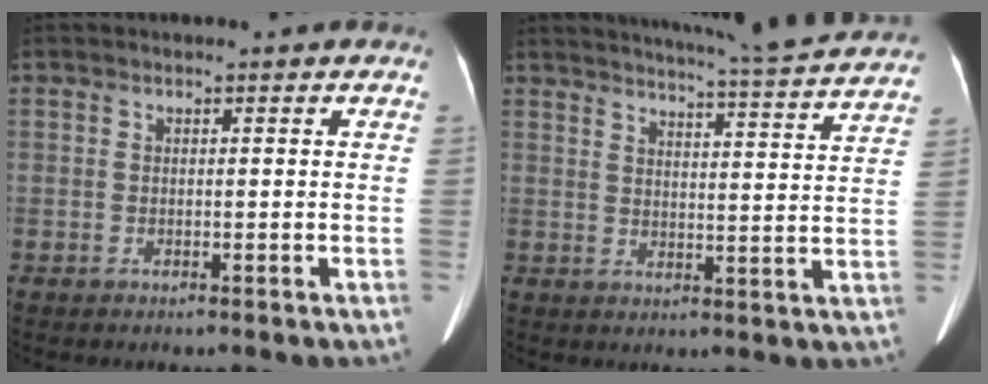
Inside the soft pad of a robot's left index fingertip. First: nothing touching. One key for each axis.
{"total": 17.8, "fx": 16.7, "fy": -0.7, "fz": 6.2, "tx": -0.104, "ty": -0.040, "tz": 0.199}